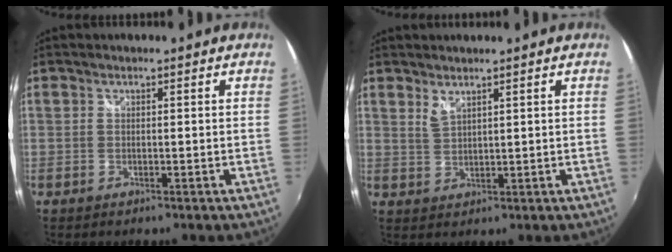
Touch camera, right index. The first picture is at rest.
{"total": 2.0, "force": [1.7, 0.4, 1.0], "torque": [-0.018, 0.000, 0.031]}